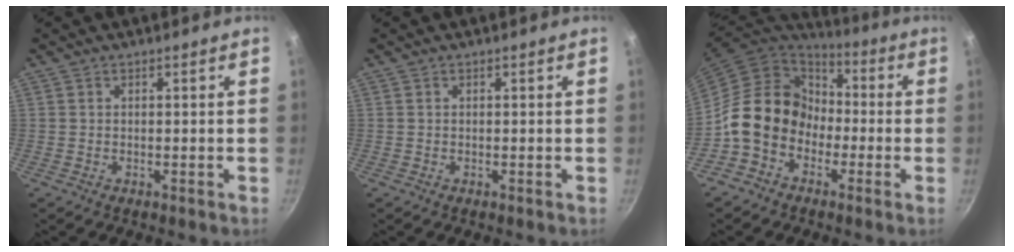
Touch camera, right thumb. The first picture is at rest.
{"total": 0.0}
{"total": 13.8, "force": [-3.5, 11.4, 7.0], "torque": [-0.078, 0.049, -0.076]}